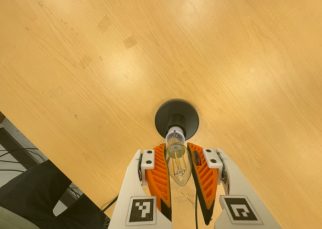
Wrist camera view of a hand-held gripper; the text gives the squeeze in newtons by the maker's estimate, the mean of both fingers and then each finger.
{"total": 20.9, "left": 22.8, "right": 19.0}